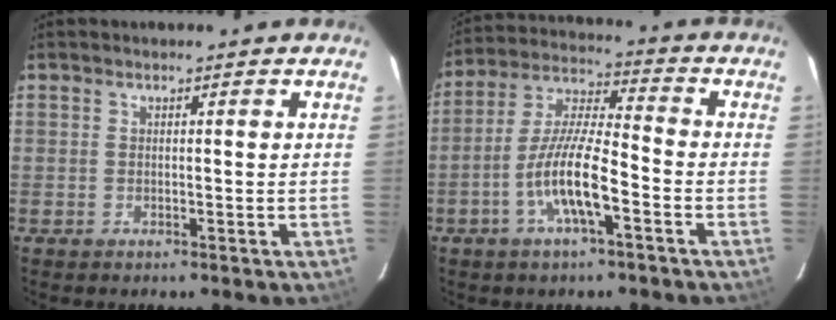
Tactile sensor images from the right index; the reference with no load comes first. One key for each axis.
{"total": 11.4, "fx": -4.8, "fy": 2.1, "fz": 10.1, "tx": -0.208, "ty": 0.000, "tz": -0.095}